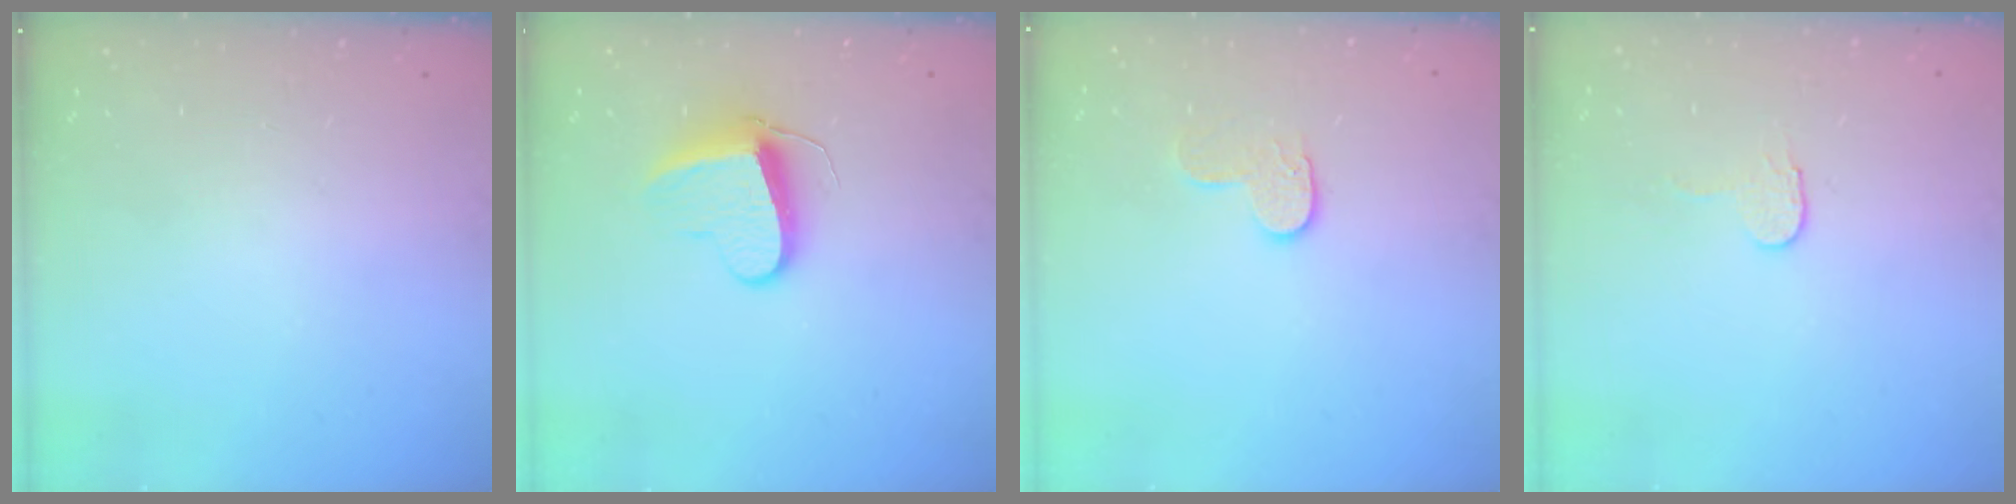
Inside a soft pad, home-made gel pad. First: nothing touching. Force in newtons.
{"total": 10.3, "press": 10.2, "slide": 0.9}
{"total": 7.3, "press": 7.3, "slide": 0.2}
{"total": 3.2, "press": 3.2, "slide": 0.3}